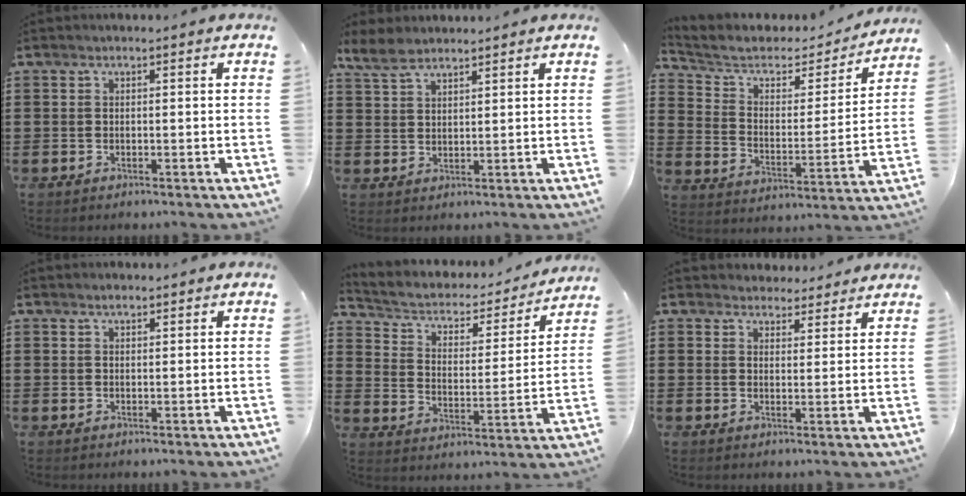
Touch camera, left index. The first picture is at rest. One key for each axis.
{"total": 4.6, "fx": 3.8, "fy": 1.8, "fz": 1.8, "tx": -0.047, "ty": -0.002, "tz": 0.073}
{"total": 5.1, "fx": 3.9, "fy": 2.6, "fz": 2.1, "tx": -0.067, "ty": -0.020, "tz": 0.060}
{"total": 1.1, "fx": 1.0, "fy": 0.3, "fz": 0.4, "tx": -0.009, "ty": 0.002, "tz": 0.019}
{"total": 3.6, "fx": 2.5, "fy": 2.1, "fz": 1.5, "tx": -0.047, "ty": -0.017, "tz": 0.033}
{"total": 3.6, "fx": 3.3, "fy": 1.3, "fz": 0.0, "tx": -0.012, "ty": -0.004, "tz": 0.063}